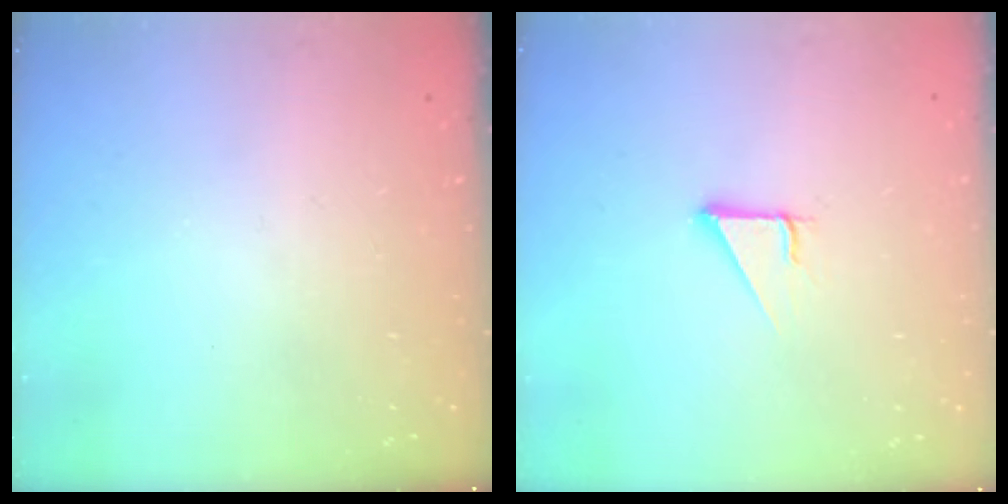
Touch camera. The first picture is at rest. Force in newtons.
{"total": 2.9, "press": 2.9, "slide": 0.1}